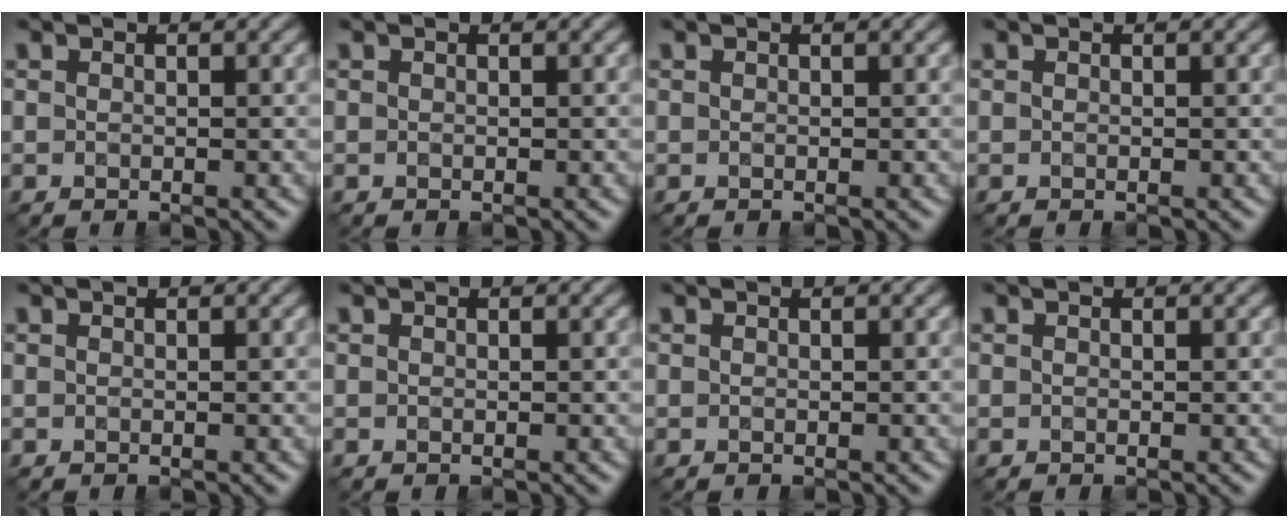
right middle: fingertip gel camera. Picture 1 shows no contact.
{"total": 0.0}
{"total": 0.0}
{"total": 0.0}
{"total": 0.0}
{"total": 0.0}
{"total": 0.0}
{"total": 0.0}